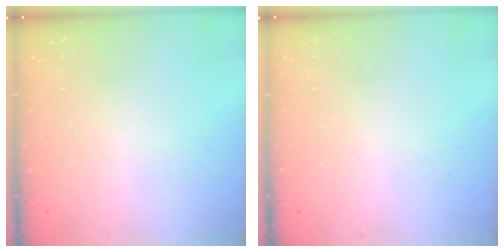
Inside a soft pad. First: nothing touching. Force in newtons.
{"total": 0.0}